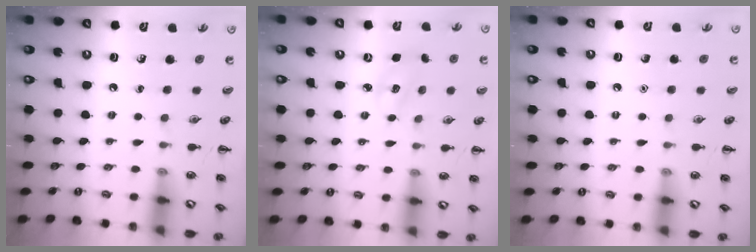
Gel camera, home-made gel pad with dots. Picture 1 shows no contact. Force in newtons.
{"total": 4.0, "press": 3.9, "slide": 1.1}
{"total": 1.6, "press": 1.5, "slide": 0.1}